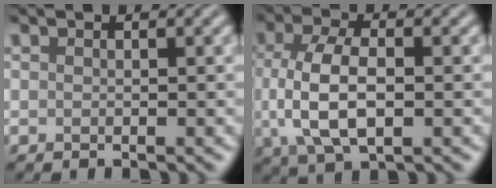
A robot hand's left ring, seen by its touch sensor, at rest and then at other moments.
{"total": 6.9, "force": [-0.3, 3.4, 6.0], "torque": [-0.128, -0.002, -0.007]}